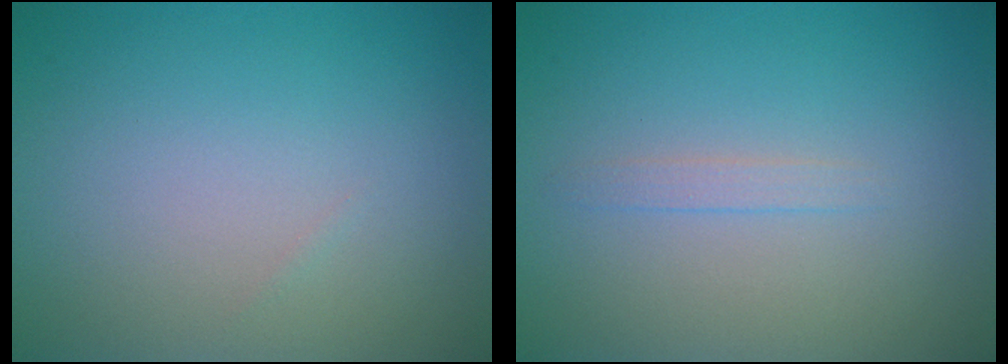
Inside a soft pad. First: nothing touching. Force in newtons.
{"total": 0.8, "press": 0.8, "slide": 0.2}